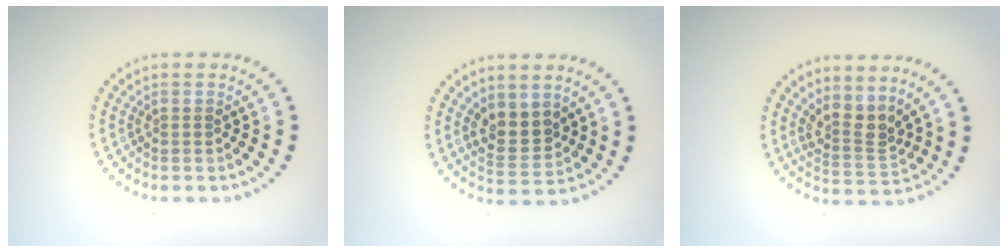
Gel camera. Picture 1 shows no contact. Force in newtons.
{"total": 3.0, "press": 2.8, "slide": 1.1}
{"total": 2.8, "press": 2.0, "slide": 1.9}